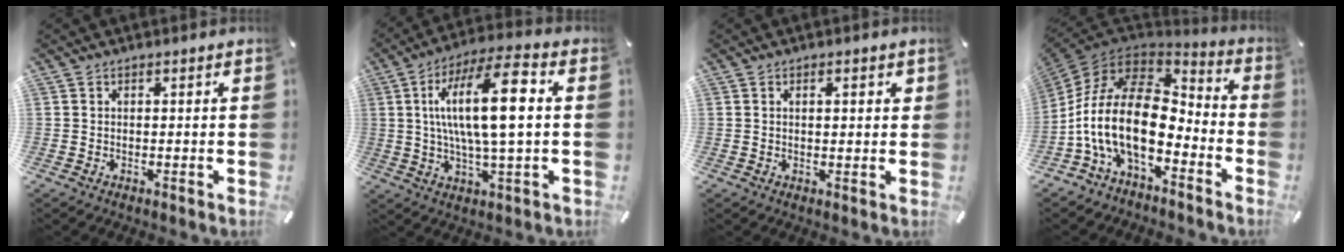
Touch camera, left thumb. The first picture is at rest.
{"total": 16.6, "force": [2.7, 4.5, 15.7], "torque": [-0.304, 0.003, 0.036]}
{"total": 2.1, "force": [0.7, 0.9, 1.7], "torque": [-0.020, 0.000, 0.008]}
{"total": 21.6, "force": [-5.8, 12.5, 16.6], "torque": [-0.365, 0.019, -0.101]}